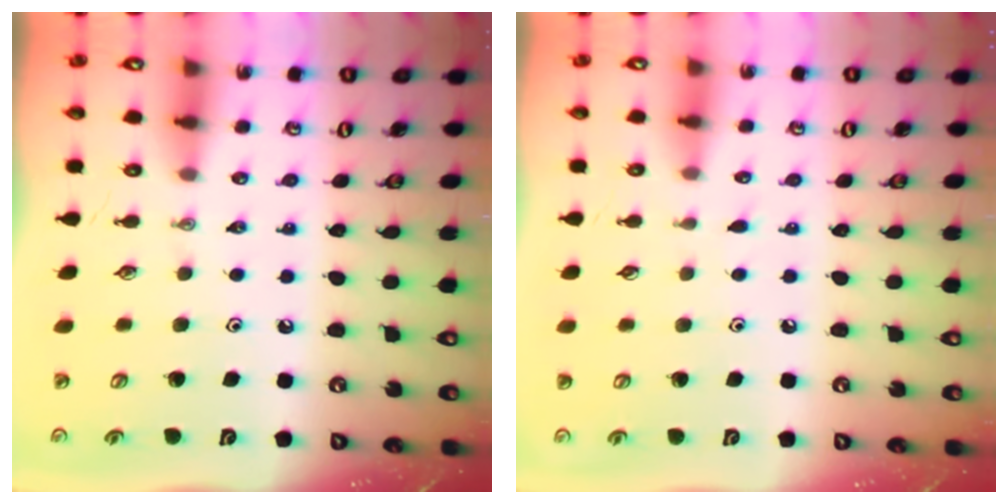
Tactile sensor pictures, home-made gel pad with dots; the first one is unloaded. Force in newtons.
{"total": 2.9, "press": 2.9, "slide": 0.4}